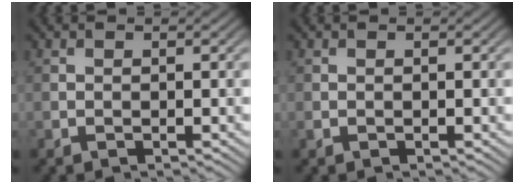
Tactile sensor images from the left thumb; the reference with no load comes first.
{"total": 0.0}